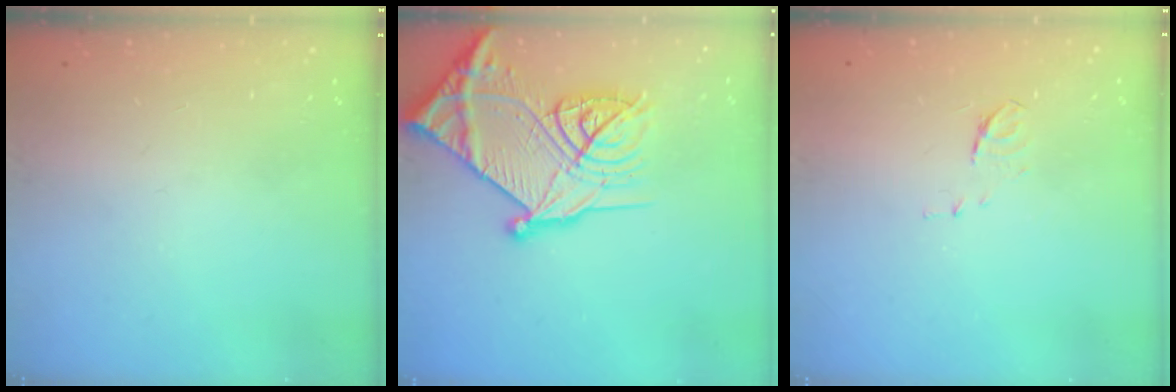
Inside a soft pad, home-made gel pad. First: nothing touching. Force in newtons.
{"total": 30.3, "press": 30.1, "slide": 3.2}
{"total": 5.8, "press": 5.8, "slide": 0.7}